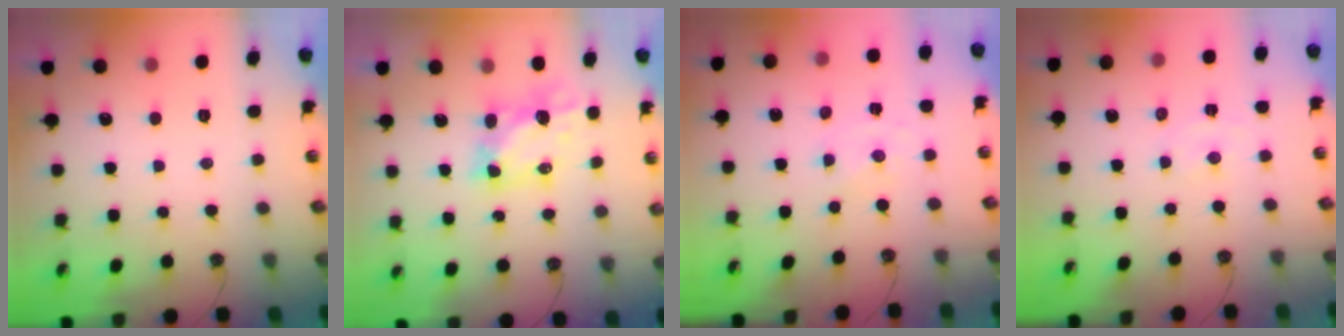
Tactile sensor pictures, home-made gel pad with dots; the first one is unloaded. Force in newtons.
{"total": 5.8, "press": 5.8, "slide": 0.4}
{"total": 0.0}
{"total": 4.4, "press": 4.3, "slide": 0.5}